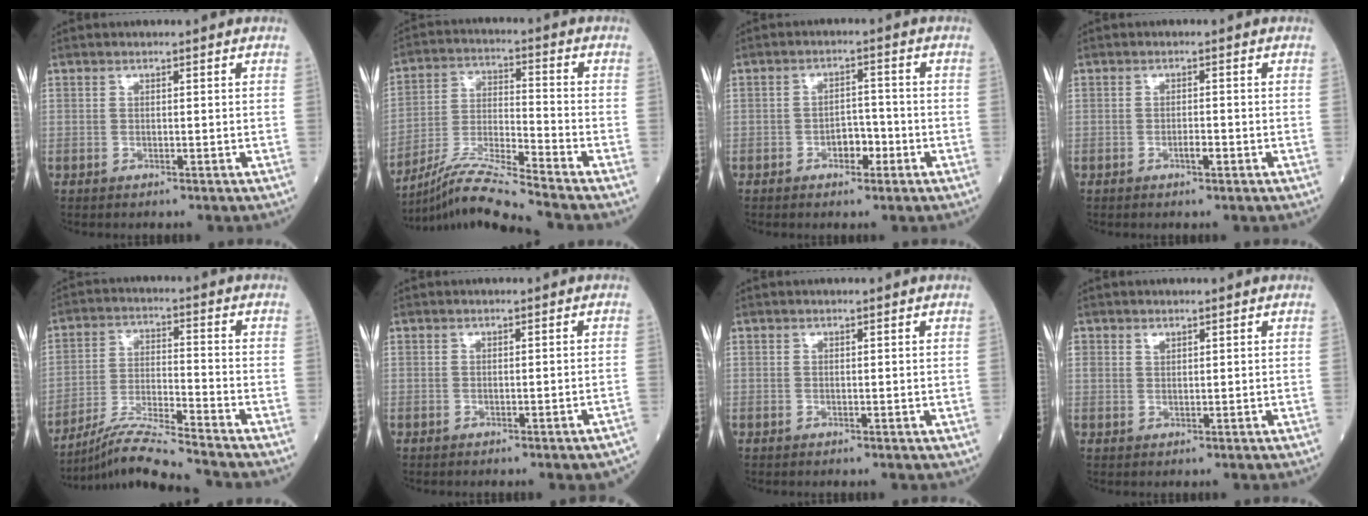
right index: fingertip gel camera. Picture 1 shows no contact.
{"total": 11.2, "force": [-10.1, -2.2, 4.3], "torque": [-0.083, -0.013, -0.189]}
{"total": 3.5, "force": [-1.6, 2.0, 2.4], "torque": [-0.032, 0.009, -0.028]}
{"total": 1.5, "force": [-0.7, 0.4, 1.3], "torque": [-0.022, 0.002, -0.012]}
{"total": 10.1, "force": [-9.2, -2.1, 3.6], "torque": [-0.067, -0.016, -0.171]}
{"total": 3.6, "force": [-3.1, -0.1, 1.8], "torque": [-0.012, -0.003, -0.035]}
{"total": 0.0}
{"total": 1.6, "force": [1.0, 1.1, 0.6], "torque": [-0.011, 0.007, 0.022]}